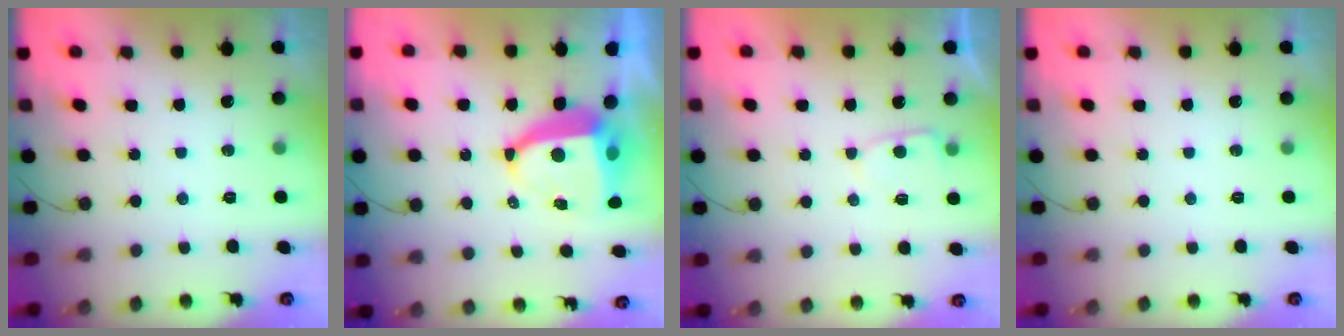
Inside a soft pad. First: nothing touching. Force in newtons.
{"total": 10.1, "press": 10.1, "slide": 1.2}
{"total": 3.5, "press": 3.5, "slide": 0.5}
{"total": 0.0}